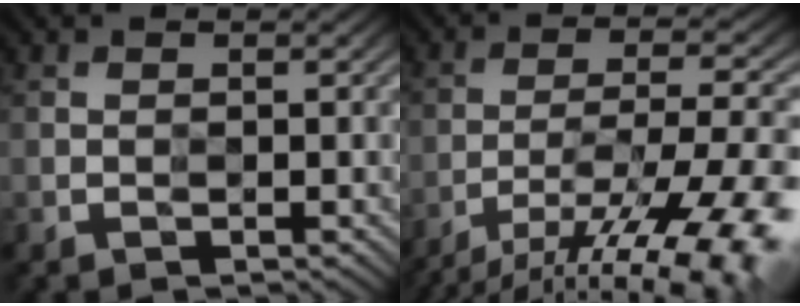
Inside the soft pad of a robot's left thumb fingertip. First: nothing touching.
{"total": 16.7, "force": [-12.0, 4.1, 10.8], "torque": [-0.178, -0.021, -0.172]}